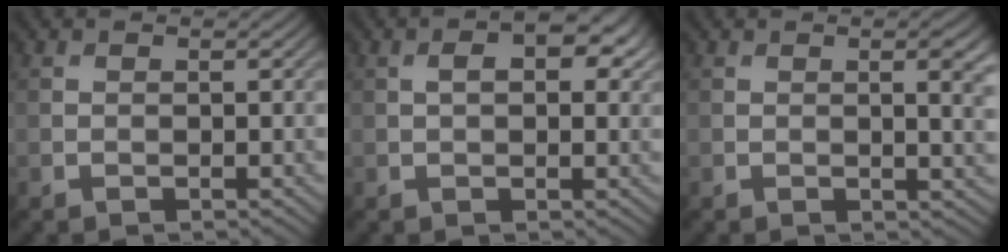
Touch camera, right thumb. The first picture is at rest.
{"total": 5.3, "force": [1.6, 2.7, 4.3], "torque": [-0.067, 0.002, 0.023]}
{"total": 3.5, "force": [0.8, 0.9, 3.3], "torque": [-0.049, 0.003, 0.014]}